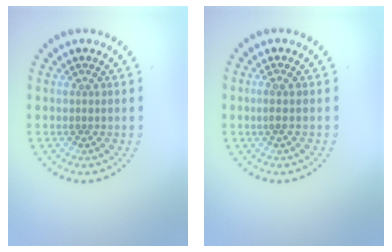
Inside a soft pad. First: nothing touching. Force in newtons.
{"total": 0.6, "press": 0.3, "slide": 0.5}